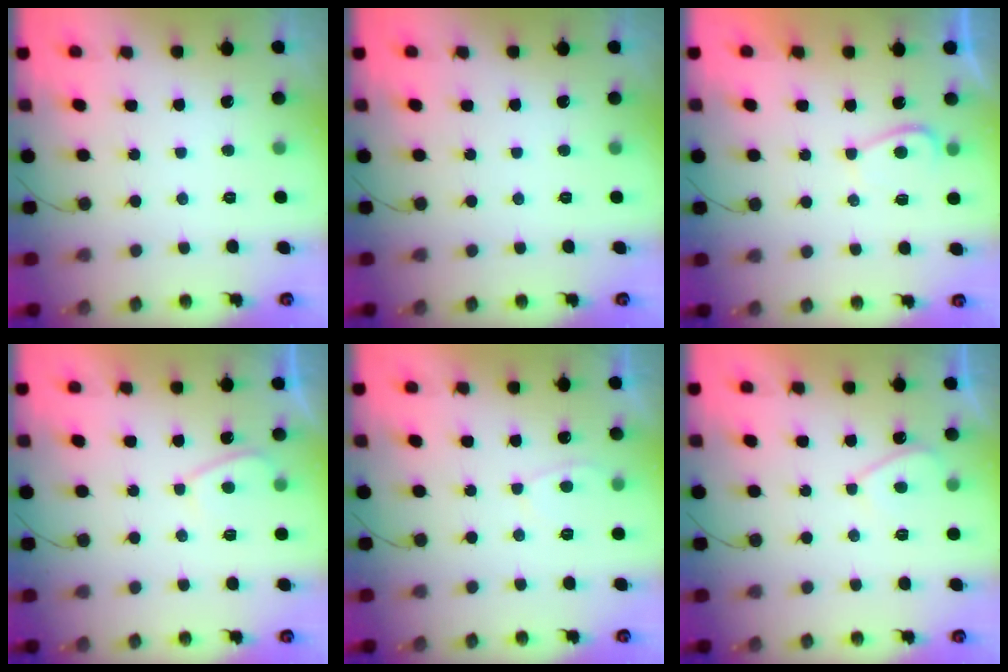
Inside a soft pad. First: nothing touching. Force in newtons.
{"total": 0.0}
{"total": 2.3, "press": 2.2, "slide": 0.8}
{"total": 2.8, "press": 2.8, "slide": 0.7}
{"total": 2.1, "press": 2.0, "slide": 0.6}
{"total": 2.8, "press": 2.7, "slide": 0.5}